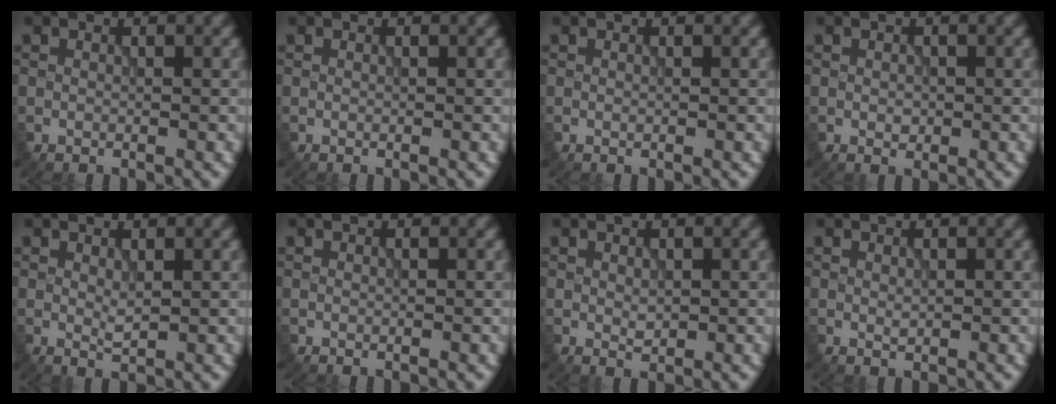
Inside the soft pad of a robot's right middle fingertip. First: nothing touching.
{"total": 0.0}
{"total": 0.0}
{"total": 0.8, "force": [-0.1, 0.6, 0.6], "torque": [-0.009, -0.003, -0.002]}
{"total": 1.1, "force": [0.4, 0.3, 1.0], "torque": [-0.022, -0.003, 0.009]}
{"total": 0.0}
{"total": 1.1, "force": [0.1, 0.6, 0.8], "torque": [-0.017, -0.003, 0.006]}
{"total": 0.6, "force": [0.1, 0.3, 0.5], "torque": [-0.009, -0.001, 0.003]}